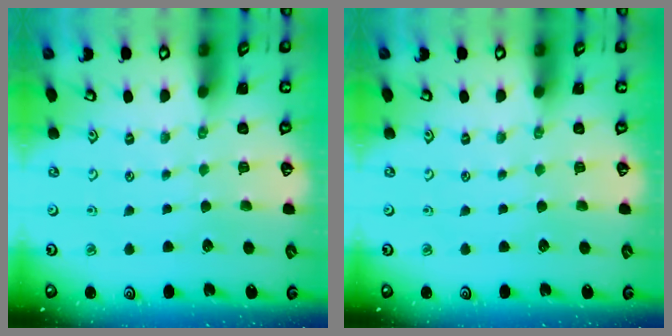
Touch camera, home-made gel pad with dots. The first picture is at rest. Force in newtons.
{"total": 0.0}